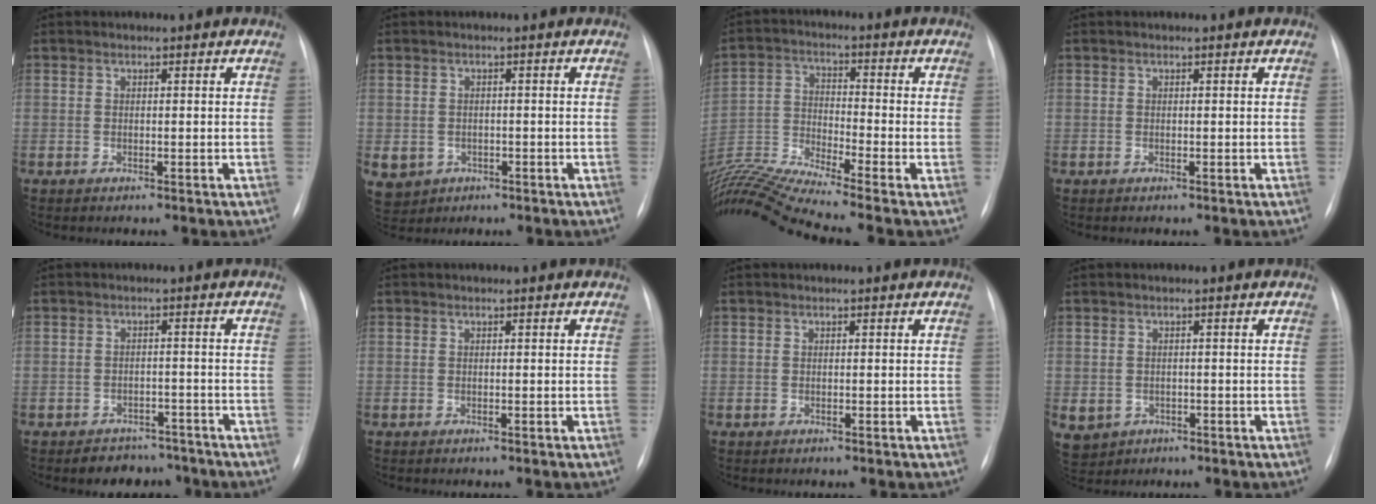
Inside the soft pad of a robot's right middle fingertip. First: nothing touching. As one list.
[{"total": 6.1, "force": [-2.4, 5.3, 1.8], "torque": [-0.042, 0.002, -0.028]}, {"total": 14.2, "force": [-12.6, -2.6, 5.9], "torque": [-0.121, -0.011, -0.232]}, {"total": 0.0}, {"total": 5.4, "force": [-4.5, 2.9, 0.3], "torque": [0.011, 0.015, -0.061]}, {"total": 0.0}, {"total": 0.0}, {"total": 6.5, "force": [-2.6, 5.6, 2.1], "torque": [-0.055, 0.001, -0.029]}]